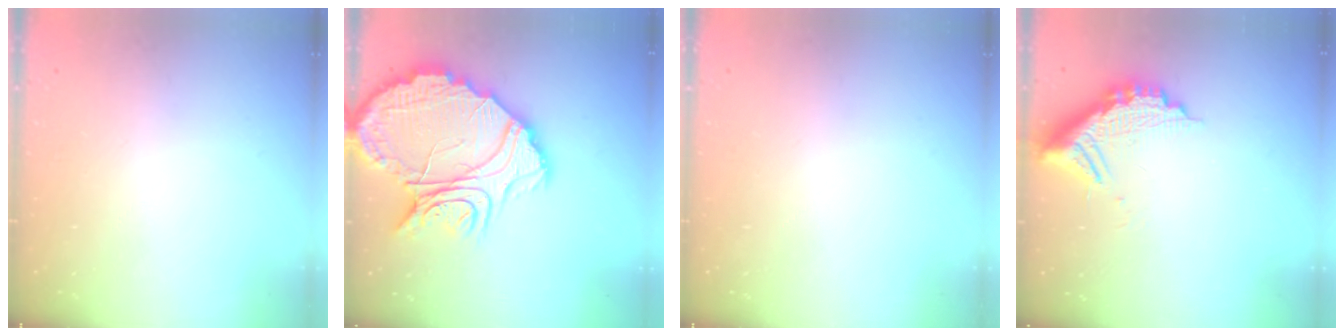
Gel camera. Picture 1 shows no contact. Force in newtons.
{"total": 22.8, "press": 22.7, "slide": 2.3}
{"total": 0.0}
{"total": 11.5, "press": 11.4, "slide": 1.1}